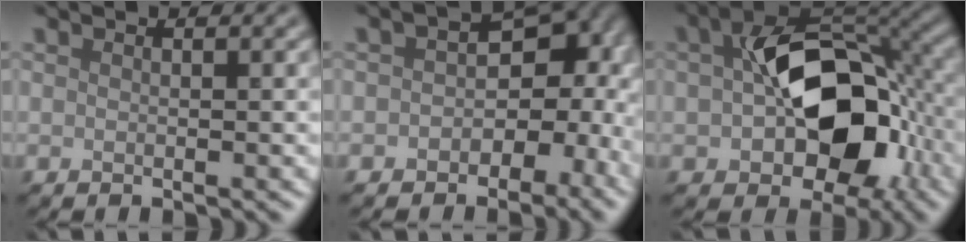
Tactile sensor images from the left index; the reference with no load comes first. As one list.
[{"total": 6.3, "force": [-1.2, 4.2, 4.6], "torque": [-0.027, 0.010, -0.031]}, {"total": 11.8, "force": [-1.1, 7.3, 9.2], "torque": [-0.134, 0.000, -0.015]}]